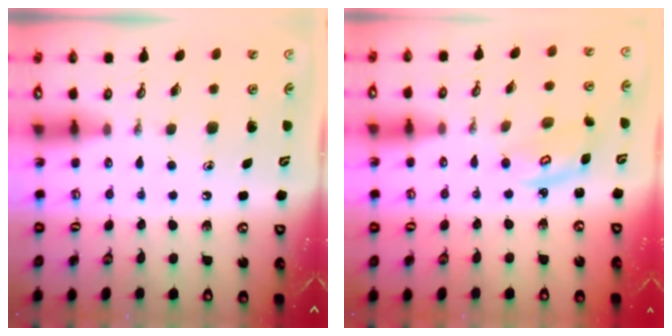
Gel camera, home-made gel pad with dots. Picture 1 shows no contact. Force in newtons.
{"total": 2.9, "press": 2.9, "slide": 0.4}